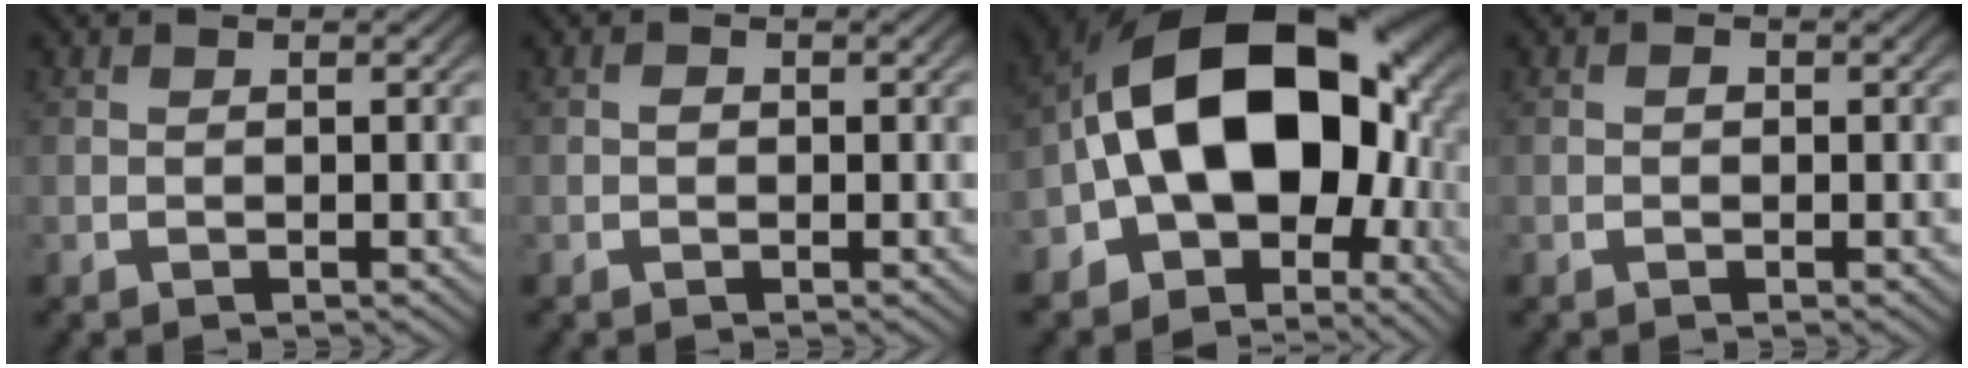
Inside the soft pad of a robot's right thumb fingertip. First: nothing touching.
{"total": 0.5, "force": [0.0, 0.5, 0.3], "torque": [-0.006, -0.005, -0.001]}
{"total": 20.6, "force": [-0.8, 13.4, 15.7], "torque": [-0.293, -0.052, 0.002]}
{"total": 0.6, "force": [0.0, 0.5, 0.3], "torque": [-0.006, -0.004, -0.002]}